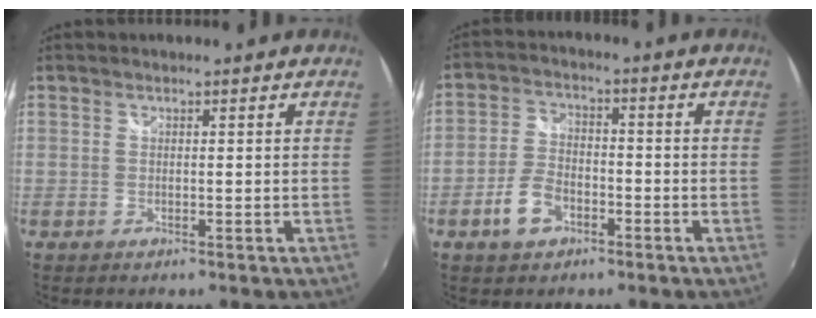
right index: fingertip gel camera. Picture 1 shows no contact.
{"total": 6.6, "force": [-3.5, 4.0, 4.1], "torque": [-0.091, 0.006, -0.061]}